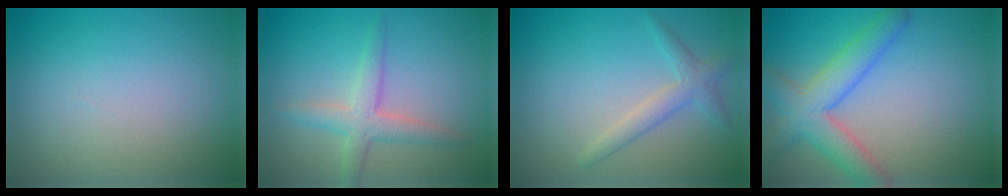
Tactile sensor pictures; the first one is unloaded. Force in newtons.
{"total": 3.0, "press": 3.0, "slide": 0.0}
{"total": 2.2, "press": 2.2, "slide": 0.1}
{"total": 5.4, "press": 5.4, "slide": 0.3}